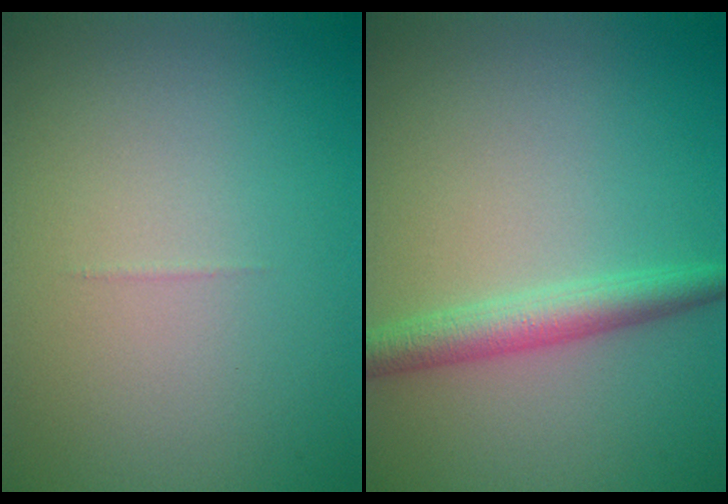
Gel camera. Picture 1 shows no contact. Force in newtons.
{"total": 3.0, "press": 3.0, "slide": 0.1}